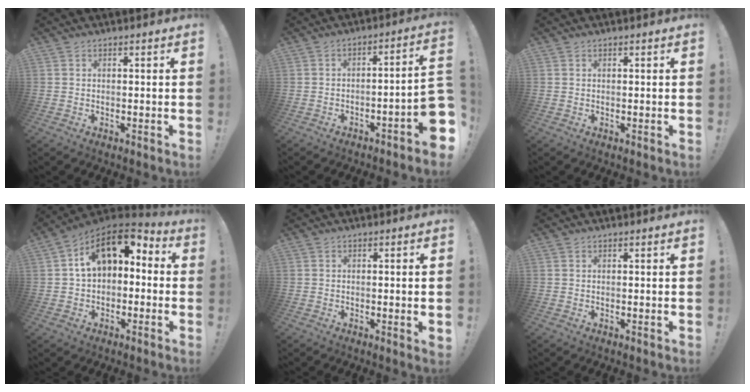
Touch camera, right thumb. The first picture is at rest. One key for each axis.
{"total": 9.1, "fx": -4.1, "fy": 1.0, "fz": 8.0, "tx": -0.106, "ty": 0.009, "tz": -0.069}
{"total": 0.0}
{"total": 13.0, "fx": 4.5, "fy": 7.9, "fz": 9.2, "tx": -0.133, "ty": -0.008, "tz": 0.084}
{"total": 2.6, "fx": -0.2, "fy": -0.3, "fz": 2.6, "tx": -0.033, "ty": -0.008, "tz": -0.006}
{"total": 0.0}